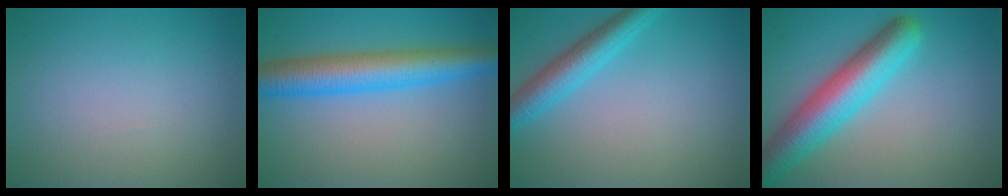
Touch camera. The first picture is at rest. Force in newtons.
{"total": 6.8, "press": 6.8, "slide": 0.0}
{"total": 4.0, "press": 4.0, "slide": 0.1}
{"total": 7.6, "press": 7.6, "slide": 0.4}